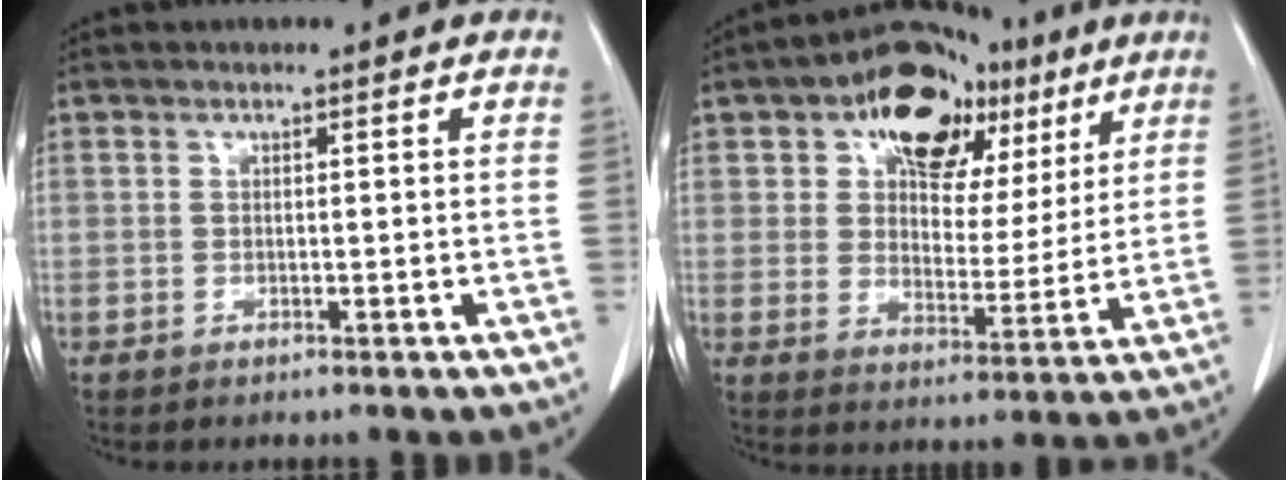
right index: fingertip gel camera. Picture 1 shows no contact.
{"total": 15.5, "force": [8.2, 9.7, 8.9], "torque": [-0.107, 0.033, 0.127]}